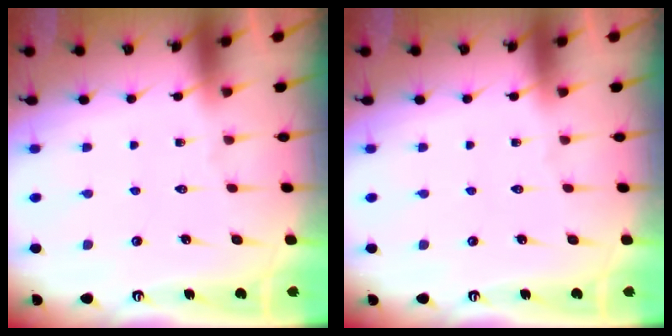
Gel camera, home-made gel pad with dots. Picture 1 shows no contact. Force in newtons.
{"total": 0.0}